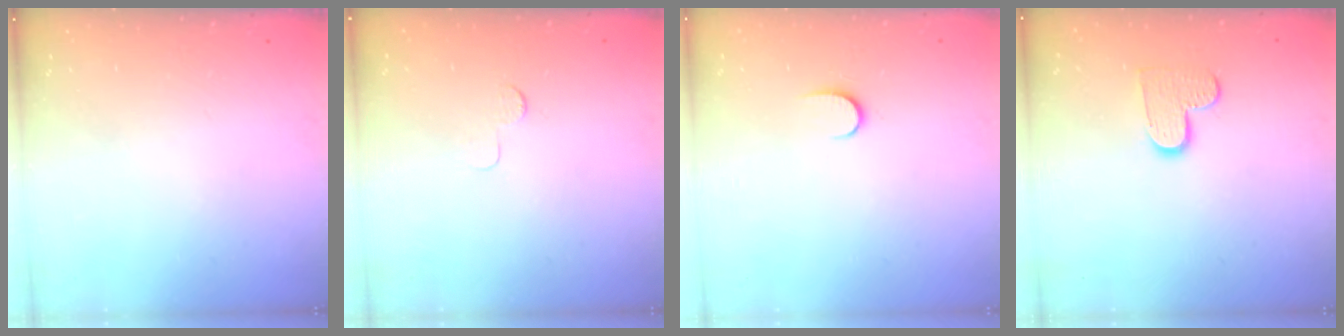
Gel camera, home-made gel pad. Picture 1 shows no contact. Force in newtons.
{"total": 3.0, "press": 2.9, "slide": 0.3}
{"total": 5.7, "press": 5.7, "slide": 0.5}
{"total": 8.2, "press": 8.1, "slide": 0.2}